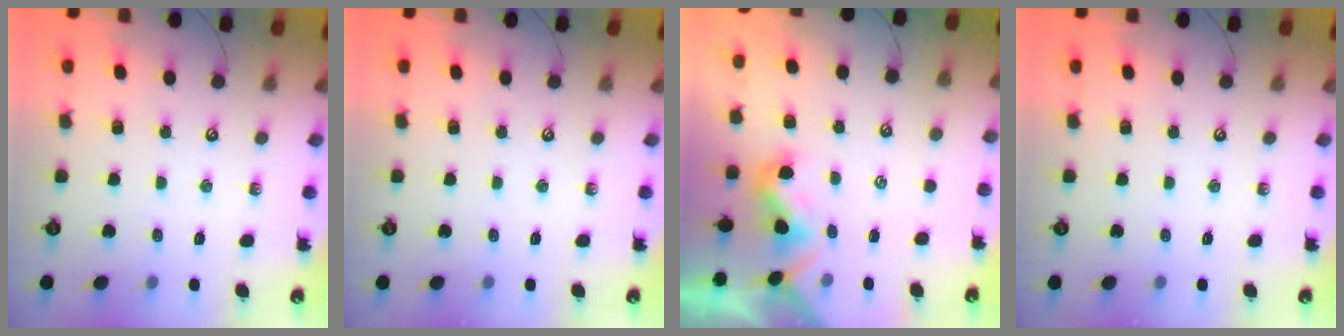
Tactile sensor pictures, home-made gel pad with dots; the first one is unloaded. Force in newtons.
{"total": 0.0}
{"total": 0.9, "press": 0.9, "slide": 0.4}
{"total": 0.0}